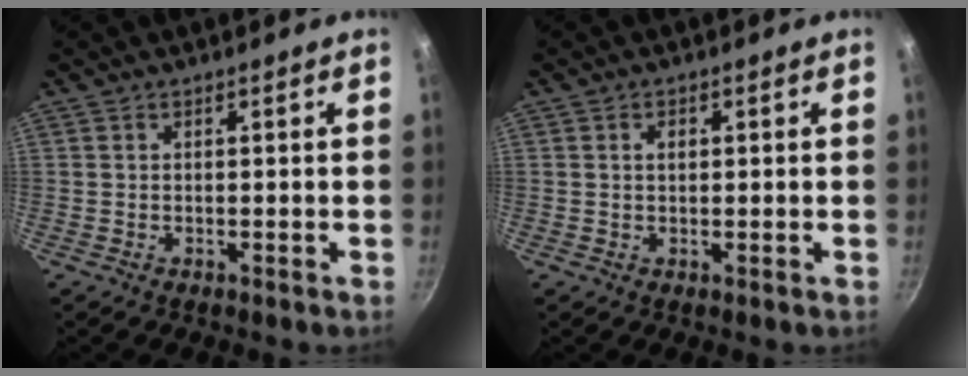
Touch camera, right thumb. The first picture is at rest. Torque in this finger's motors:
{"motor_torque": [-0.08, 0.31, 0.65, -0.18, -0.02]}